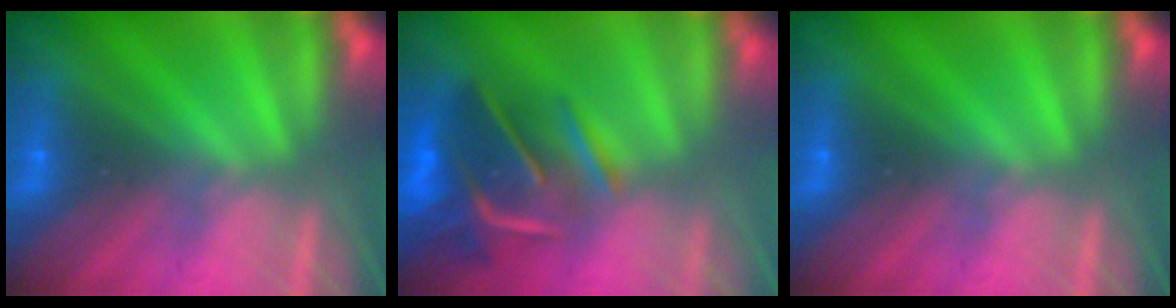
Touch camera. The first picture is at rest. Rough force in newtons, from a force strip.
{"total": 7.8}
{"total": 0.0}